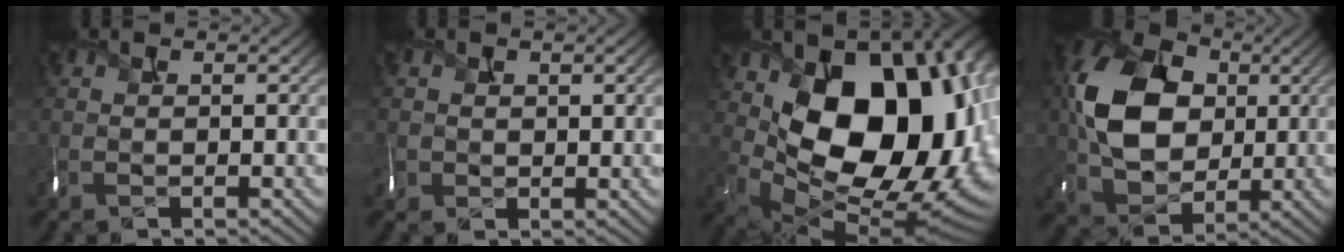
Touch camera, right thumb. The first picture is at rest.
{"total": 2.6, "force": [0.6, 2.1, 1.4], "torque": [-0.046, -0.006, 0.016]}
{"total": 18.5, "force": [2.6, 11.7, 14.1], "torque": [-0.208, -0.022, 0.064]}
{"total": 12.5, "force": [1.6, 9.7, 7.8], "torque": [-0.173, 0.004, 0.028]}